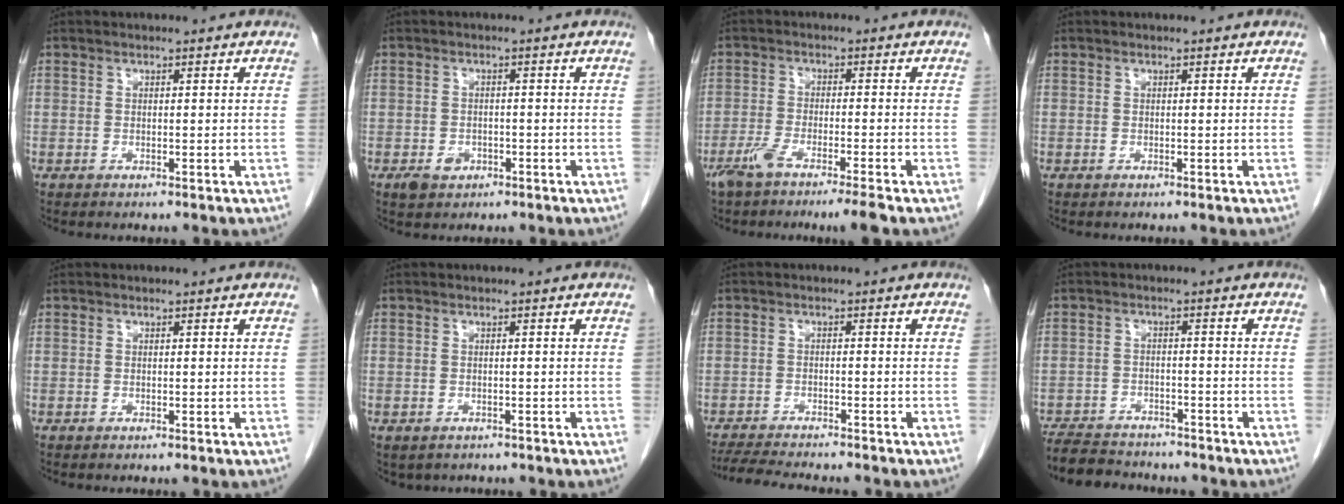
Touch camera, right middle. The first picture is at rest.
{"total": 2.6, "force": [-1.4, 1.9, 1.2], "torque": [-0.021, 0.002, -0.014]}
{"total": 6.5, "force": [-4.7, -0.2, 4.5], "torque": [-0.077, -0.009, -0.084]}
{"total": 0.0}
{"total": 0.0}
{"total": 3.0, "force": [-2.3, 1.9, 0.8], "torque": [-0.009, 0.000, -0.026]}
{"total": 9.0, "force": [-8.1, 0.5, 3.7], "torque": [-0.058, -0.016, -0.127]}
{"total": 9.2, "force": [-8.5, 2.6, 2.5], "torque": [-0.042, 0.000, -0.129]}